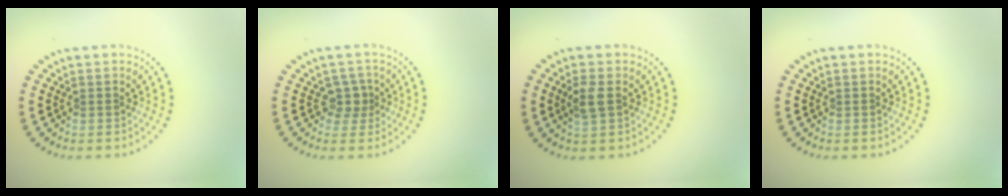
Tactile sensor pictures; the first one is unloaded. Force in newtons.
{"total": 1.8, "press": 1.5, "slide": 1.1}
{"total": 2.1, "press": 2.0, "slide": 0.5}
{"total": 0.0}